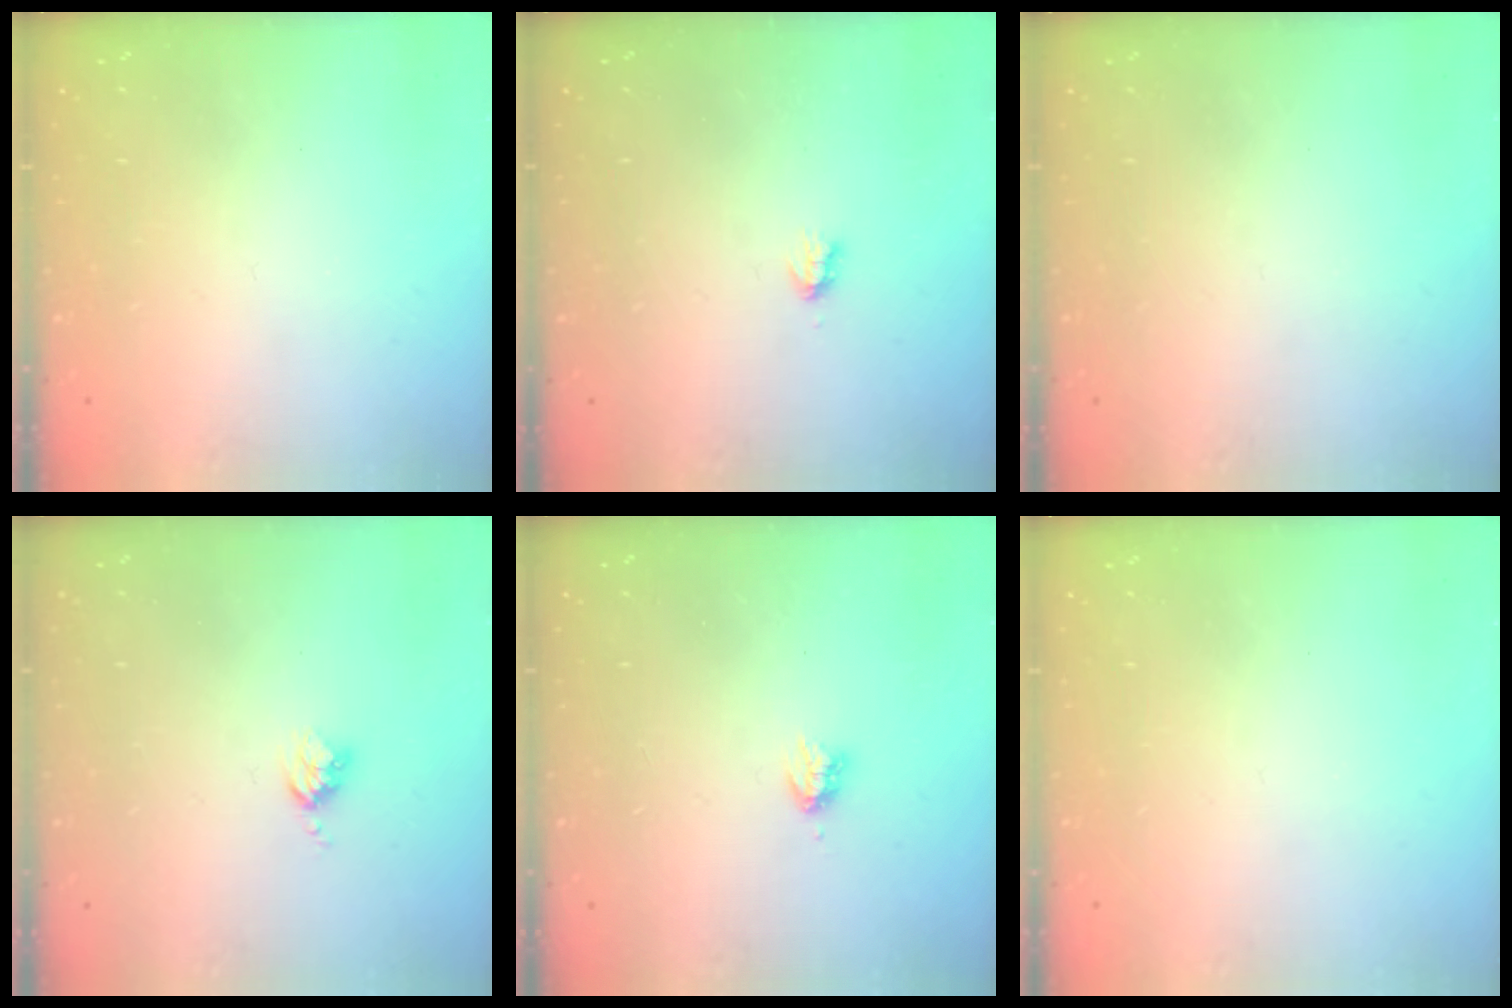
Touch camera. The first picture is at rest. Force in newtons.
{"total": 1.9, "press": 1.8, "slide": 0.4}
{"total": 0.0}
{"total": 3.4, "press": 3.4, "slide": 0.4}
{"total": 2.9, "press": 2.9, "slide": 0.5}
{"total": 0.0}